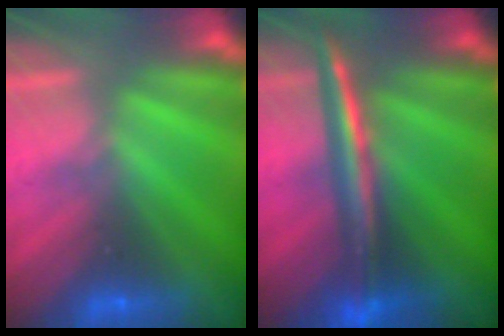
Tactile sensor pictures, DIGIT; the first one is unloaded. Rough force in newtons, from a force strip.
{"total": 2.9}